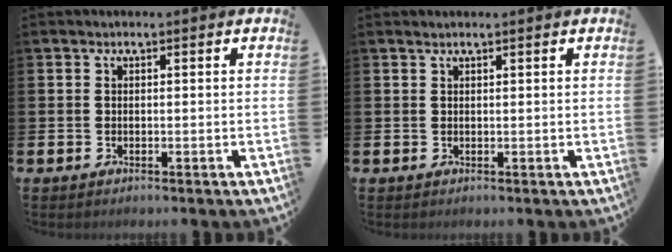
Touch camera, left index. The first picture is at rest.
{"total": 0.7, "force": [0.7, -0.1, 0.2], "torque": [-0.004, 0.000, 0.012]}